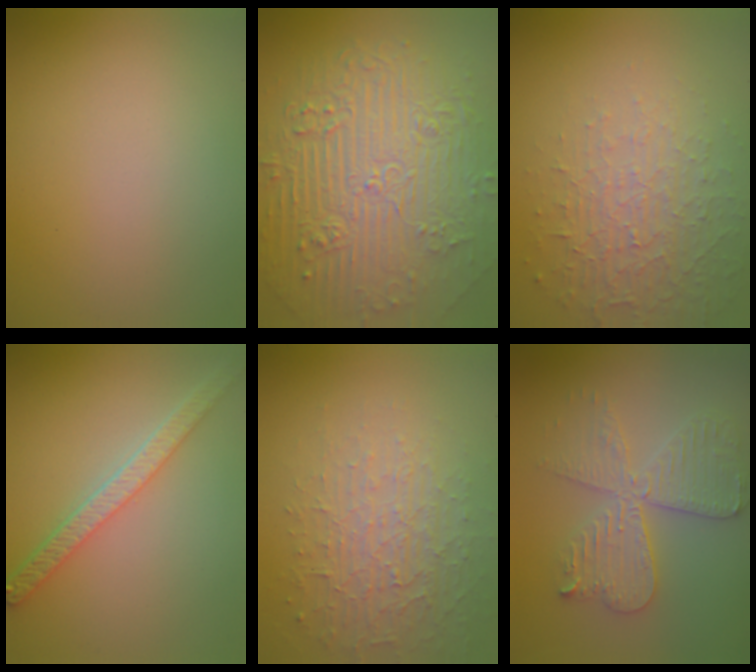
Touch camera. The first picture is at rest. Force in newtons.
{"total": 11.0, "press": 7.4, "slide": 8.2}
{"total": 4.8, "press": 3.1, "slide": 3.6}
{"total": 4.1, "press": 3.3, "slide": 2.4}
{"total": 3.7, "press": 3.3, "slide": 1.7}
{"total": 5.7, "press": 5.7, "slide": 0.8}